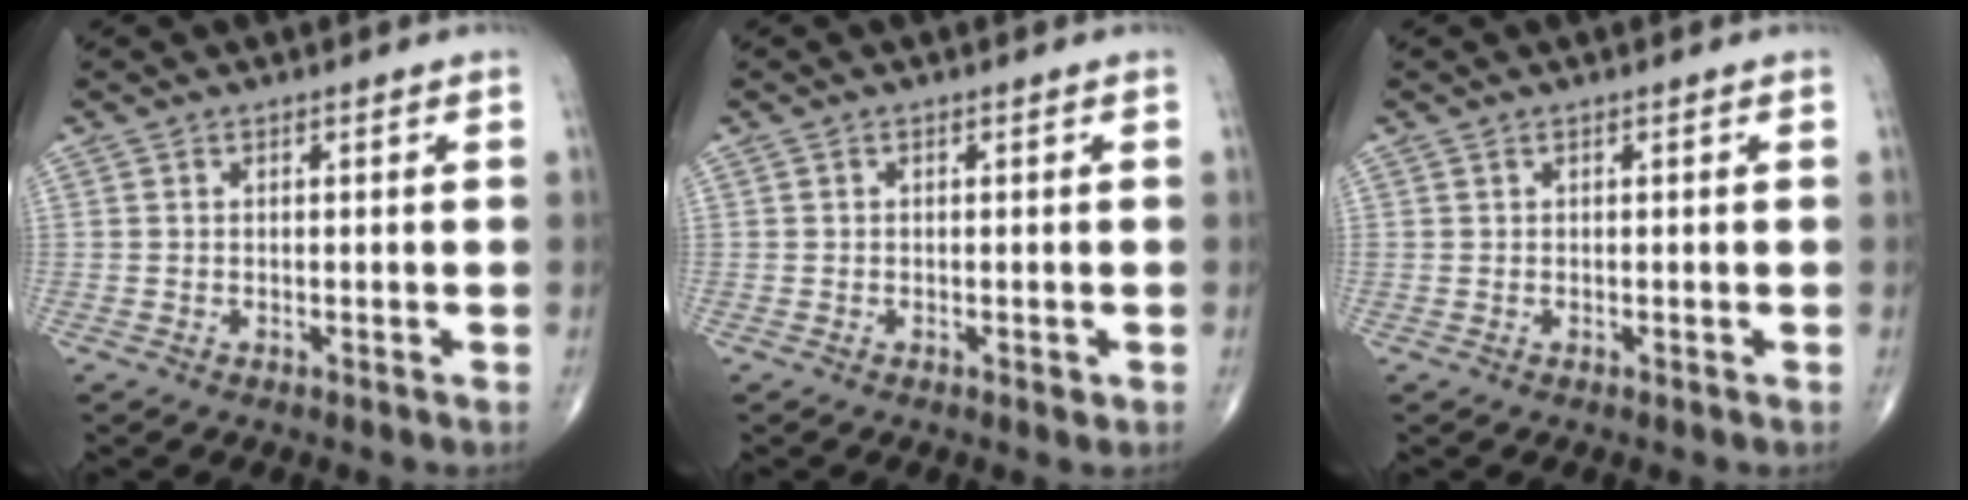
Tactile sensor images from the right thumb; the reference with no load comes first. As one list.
[{"total": 0.9, "force": [-0.3, 0.5, 0.7], "torque": [-0.007, -0.001, -0.005]}, {"total": 0.0}]